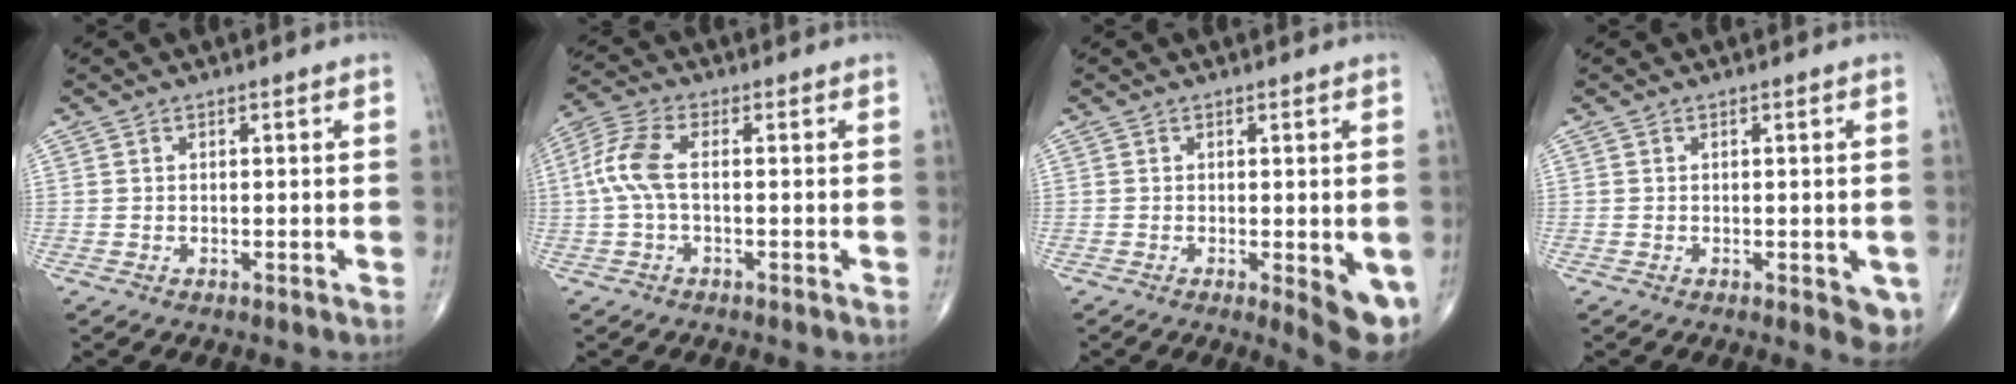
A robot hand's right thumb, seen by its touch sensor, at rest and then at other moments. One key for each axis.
{"total": 6.8, "fx": -0.2, "fy": 2.8, "fz": 6.2, "tx": -0.159, "ty": 0.018, "tz": -0.010}
{"total": 6.8, "fx": -1.7, "fy": 2.0, "fz": 6.2, "tx": -0.070, "ty": -0.015, "tz": -0.019}
{"total": 4.3, "fx": -1.4, "fy": 1.9, "fz": 3.7, "tx": -0.019, "ty": -0.005, "tz": -0.015}